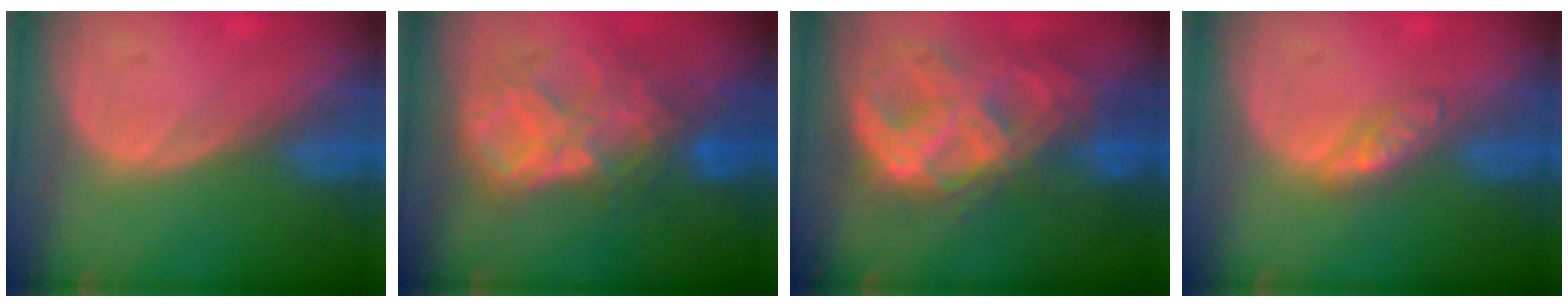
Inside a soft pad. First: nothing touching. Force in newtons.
{"total": 9.1, "press": 7.7, "slide": 4.8}
{"total": 11.2, "press": 9.5, "slide": 5.9}
{"total": 3.1, "press": 3.0, "slide": 0.3}